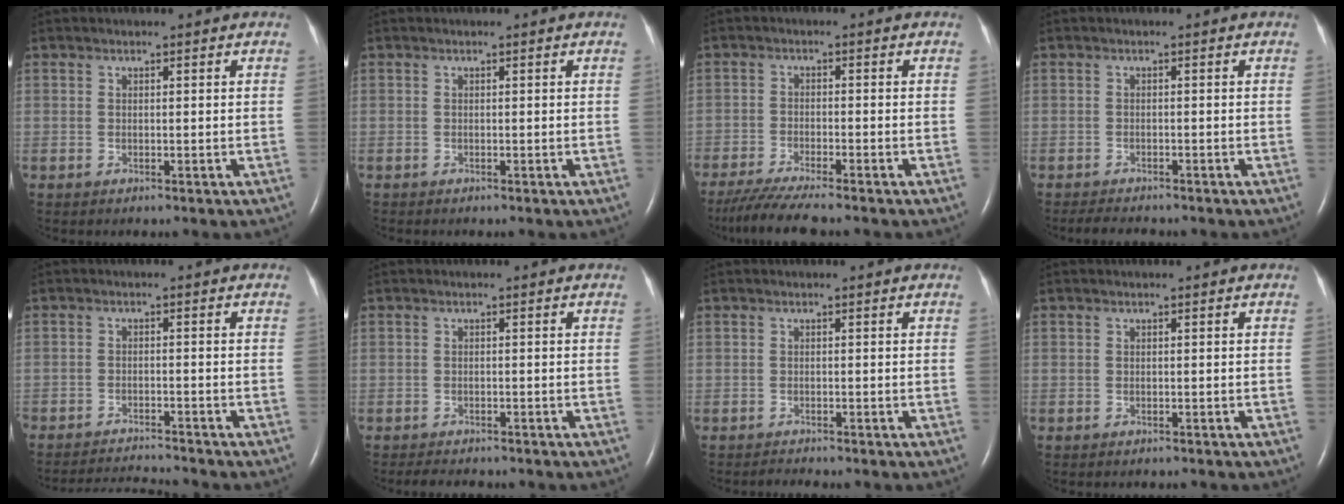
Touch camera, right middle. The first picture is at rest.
{"total": 0.0}
{"total": 7.0, "force": [-5.9, -0.3, 3.6], "torque": [-0.061, -0.023, -0.102]}
{"total": 3.2, "force": [-2.9, 0.6, 1.2], "torque": [-0.024, -0.011, -0.043]}
{"total": 6.2, "force": [-6.2, -0.7, 0.7], "torque": [-0.011, -0.010, -0.104]}
{"total": 3.4, "force": [-3.0, 0.9, 1.4], "torque": [-0.026, -0.009, -0.040]}
{"total": 0.8, "force": [-0.8, -0.3, -0.1], "torque": [-0.004, -0.008, -0.013]}
{"total": 1.2, "force": [-1.0, 0.3, 0.4], "torque": [-0.010, -0.002, -0.013]}